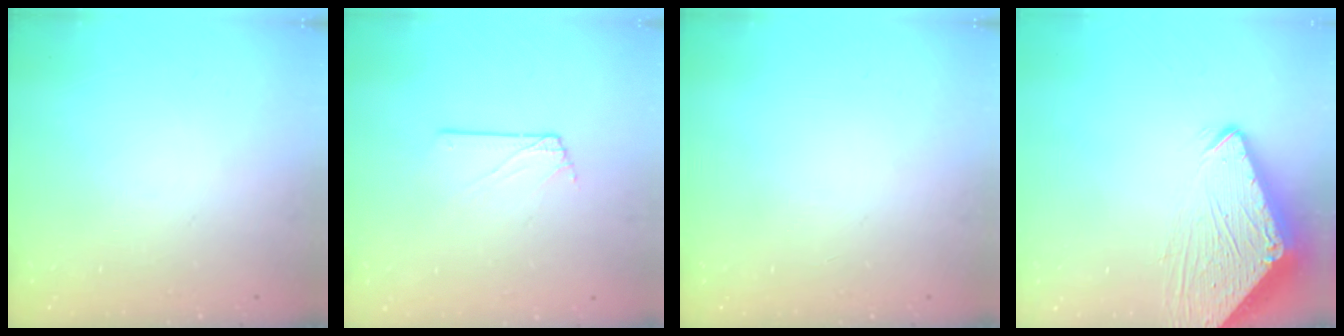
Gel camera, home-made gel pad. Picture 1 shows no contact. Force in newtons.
{"total": 1.6, "press": 1.6, "slide": 0.2}
{"total": 0.0}
{"total": 8.0, "press": 8.0, "slide": 0.7}